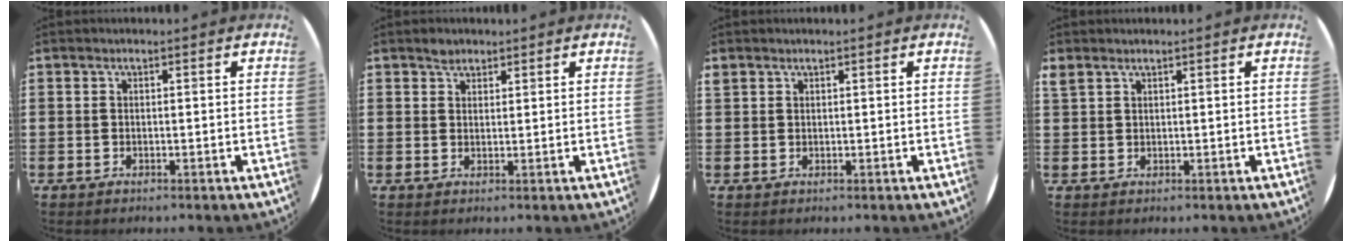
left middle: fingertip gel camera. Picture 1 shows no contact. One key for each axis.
{"total": 1.6, "fx": 1.4, "fy": 0.7, "fz": 0.1, "tx": 0.005, "ty": 0.000, "tz": 0.025}
{"total": 0.7, "fx": 0.6, "fy": 0.2, "fz": -0.2, "tx": 0.010, "ty": 0.000, "tz": 0.010}
{"total": 1.0, "fx": 1.0, "fy": 0.3, "fz": 0.0, "tx": -0.001, "ty": 0.001, "tz": 0.019}